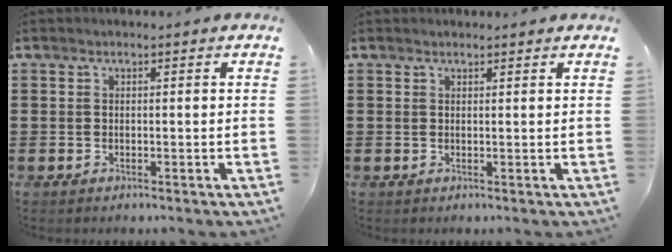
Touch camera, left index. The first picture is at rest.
{"total": 0.8, "force": [0.8, 0.0, 0.2], "torque": [-0.004, -0.001, 0.016]}